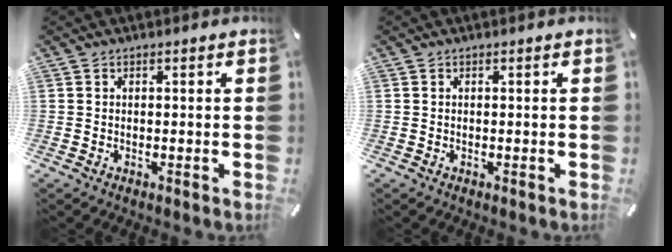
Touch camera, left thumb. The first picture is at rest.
{"total": 0.0}